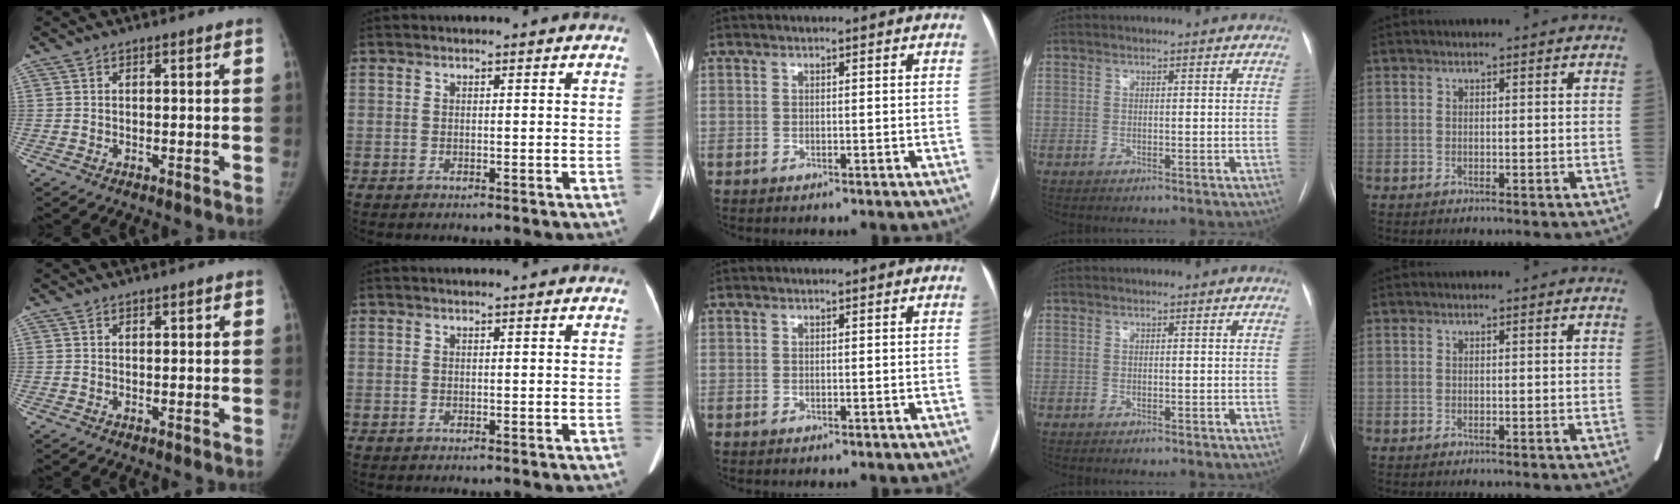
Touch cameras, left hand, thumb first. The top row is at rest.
{"thumb": {"total": 0.7, "force": [0.3, 0.4, 0.4], "torque": [-0.001, 0.000, 0.003]}, "index": {"total": 1.6, "force": [1.4, 0.0, 0.8], "torque": [-0.008, 0.015, 0.019]}}